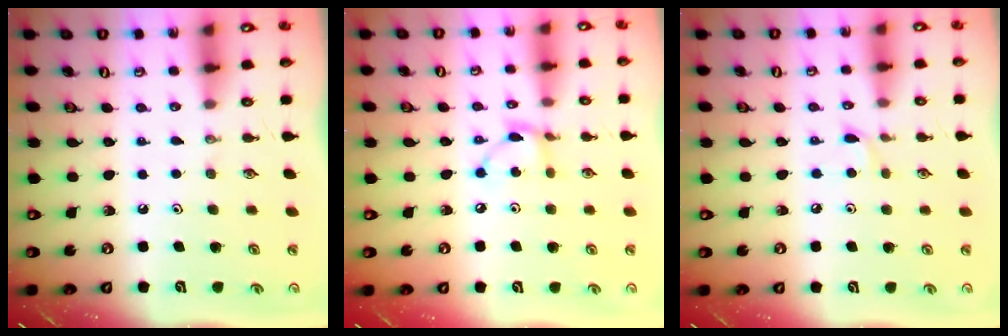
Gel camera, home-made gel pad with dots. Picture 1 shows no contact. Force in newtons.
{"total": 7.1, "press": 7.1, "slide": 0.1}
{"total": 4.6, "press": 4.6, "slide": 0.6}